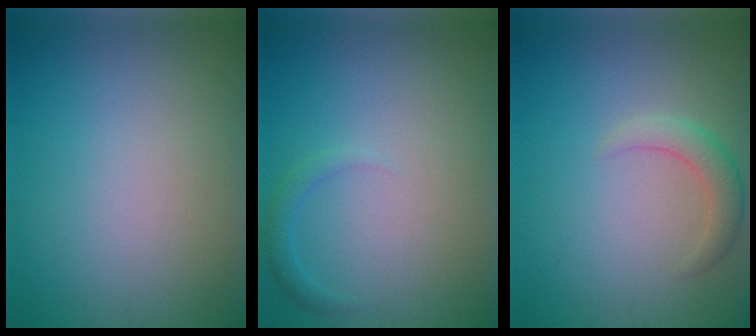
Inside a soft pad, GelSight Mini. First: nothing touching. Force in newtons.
{"total": 1.2, "press": 1.2, "slide": 0.1}
{"total": 2.3, "press": 2.3, "slide": 0.4}